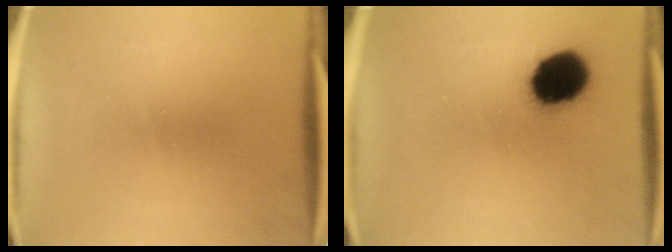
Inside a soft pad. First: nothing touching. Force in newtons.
{"total": 14.2}